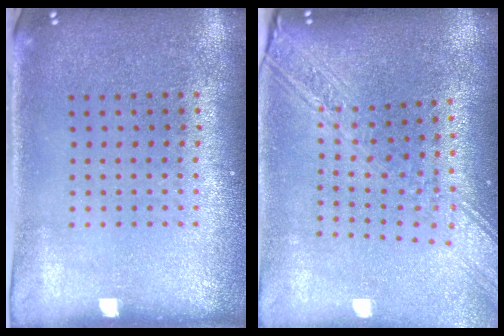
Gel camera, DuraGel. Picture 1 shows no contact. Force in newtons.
{"total": 2.7, "press": 2.1, "slide": 1.7}